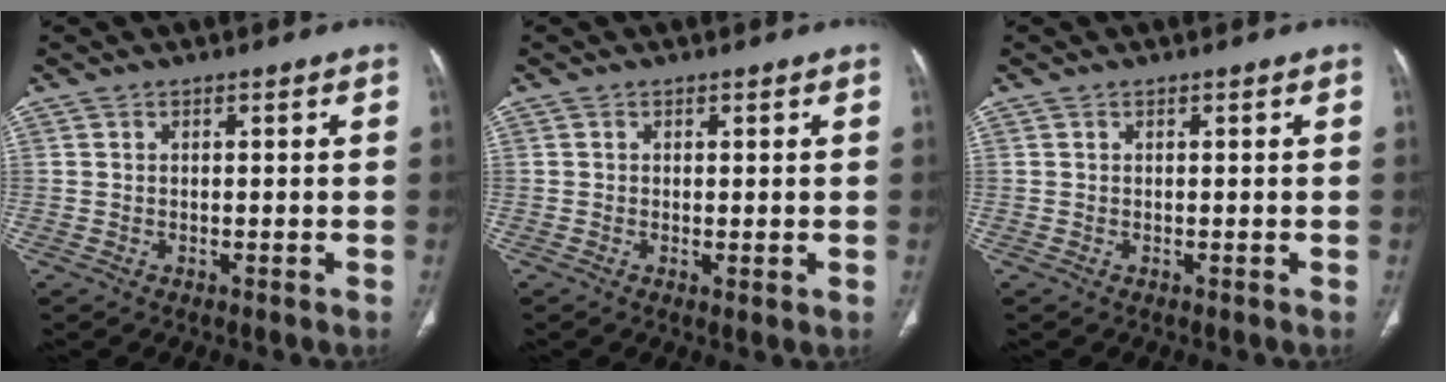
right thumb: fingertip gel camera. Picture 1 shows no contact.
{"total": 1.0, "force": [-0.1, 0.4, 1.0], "torque": [-0.020, -0.006, -0.002]}
{"total": 0.0}